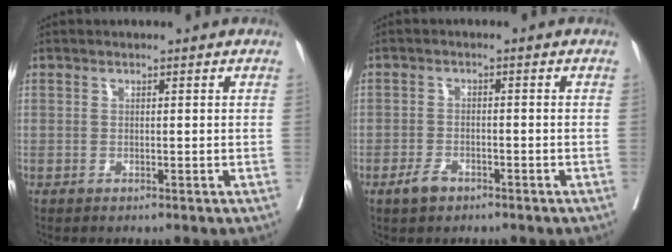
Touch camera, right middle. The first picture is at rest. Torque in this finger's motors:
{"motor_torque": [0.55, -0.31, 0.27, 0.06]}